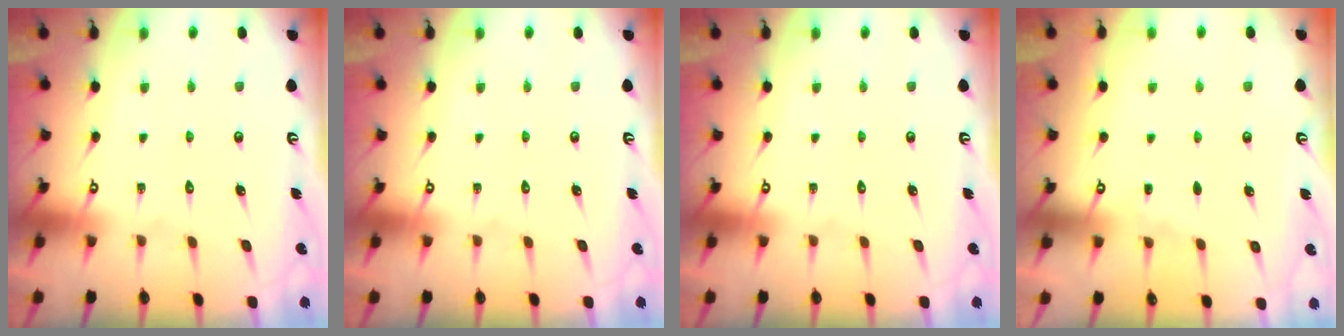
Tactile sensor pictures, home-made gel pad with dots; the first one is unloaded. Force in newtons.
{"total": 0.0}
{"total": 0.0}
{"total": 2.7, "press": 2.6, "slide": 0.5}